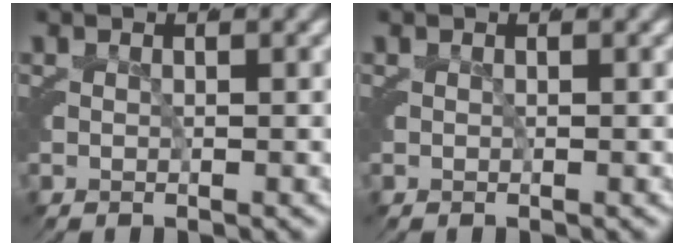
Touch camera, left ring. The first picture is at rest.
{"total": 0.0}